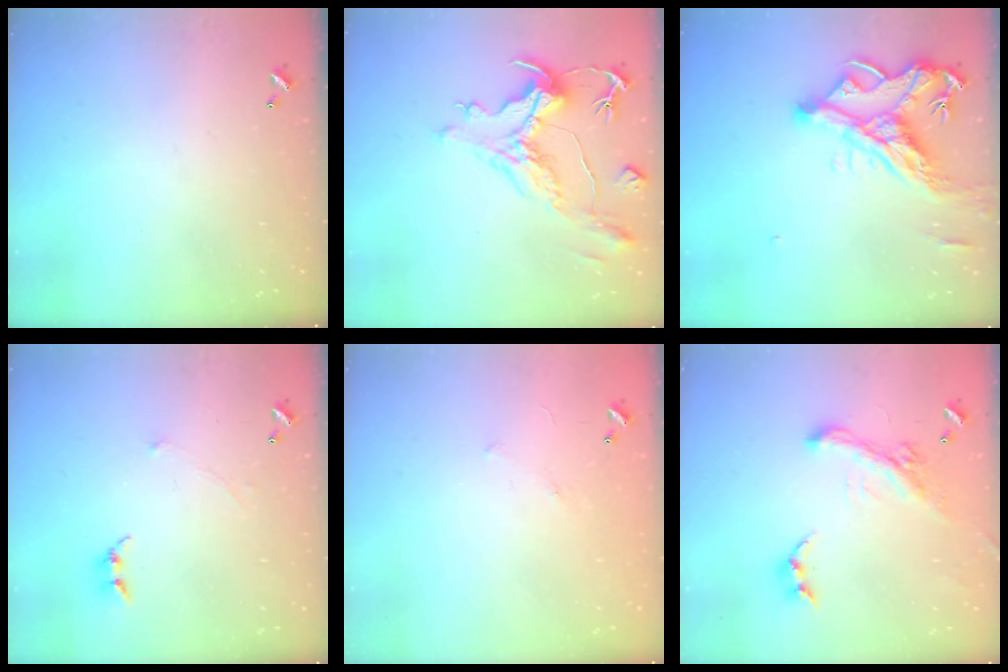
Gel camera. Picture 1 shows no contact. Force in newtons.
{"total": 2.0, "press": 1.0, "slide": 1.8}
{"total": 13.6, "press": 13.5, "slide": 1.9}
{"total": 0.7, "press": 0.6, "slide": 0.4}
{"total": 5.8, "press": 5.7, "slide": 0.9}
{"total": 3.9, "press": 3.6, "slide": 1.5}